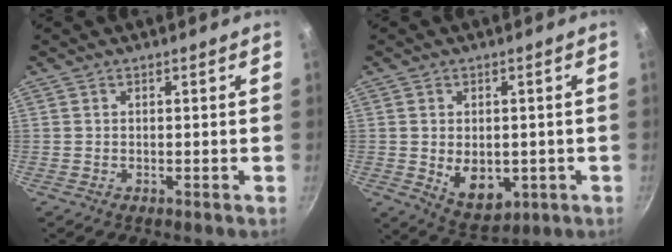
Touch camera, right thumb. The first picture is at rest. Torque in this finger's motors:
{"motor_torque": [-0.31, 0.57, 0.79, 0.07, 0.08]}